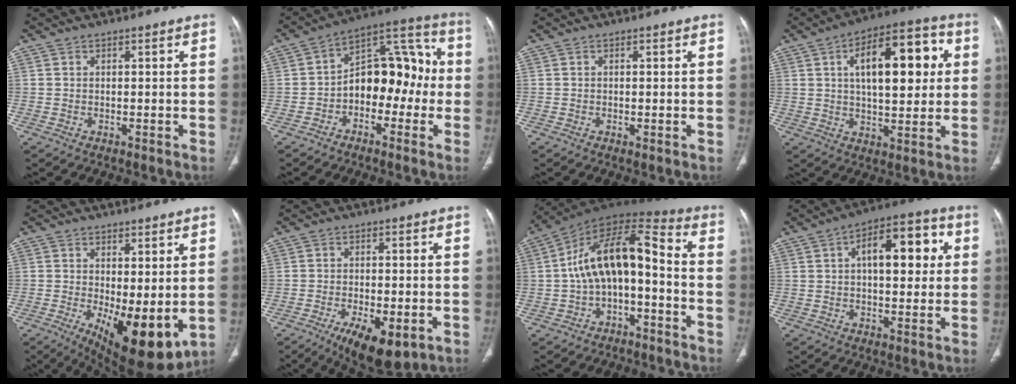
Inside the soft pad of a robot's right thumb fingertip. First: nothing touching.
{"total": 14.6, "force": [-2.2, 9.3, 11.0], "torque": [-0.121, 0.055, -0.046]}
{"total": 0.5, "force": [-0.1, 0.2, 0.5], "torque": [-0.012, -0.004, -0.001]}
{"total": 18.2, "force": [4.4, 8.3, 15.6], "torque": [-0.201, 0.014, 0.062]}
{"total": 12.5, "force": [-1.8, 4.7, 11.5], "torque": [-0.167, -0.029, -0.009]}
{"total": 11.8, "force": [-5.5, 5.0, 9.2], "torque": [-0.132, -0.001, -0.075]}
{"total": 14.6, "force": [-2.2, 7.3, 12.4], "torque": [-0.205, 0.081, -0.043]}
{"total": 13.8, "force": [3.1, 6.8, 11.6], "torque": [-0.138, 0.021, 0.042]}